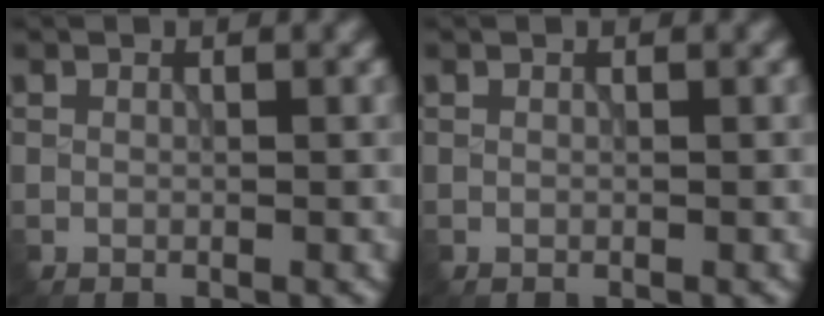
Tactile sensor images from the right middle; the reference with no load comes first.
{"total": 0.0}